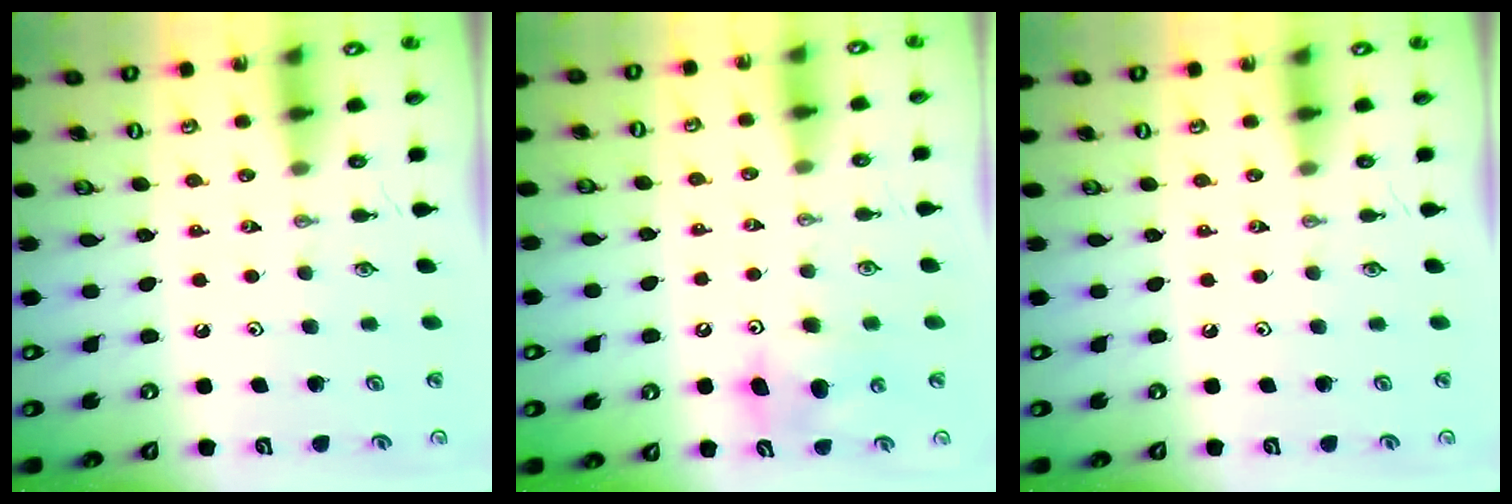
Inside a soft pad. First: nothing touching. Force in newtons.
{"total": 8.8, "press": 8.7, "slide": 1.3}
{"total": 0.0}